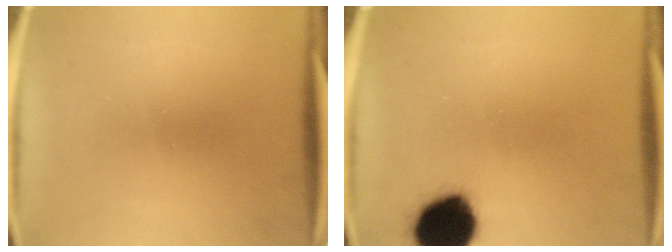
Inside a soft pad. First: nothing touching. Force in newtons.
{"total": 15.9}